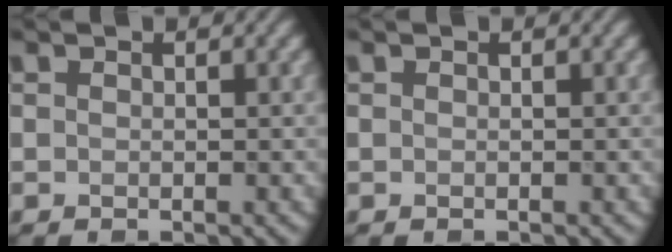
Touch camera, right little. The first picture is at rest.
{"total": 0.0}